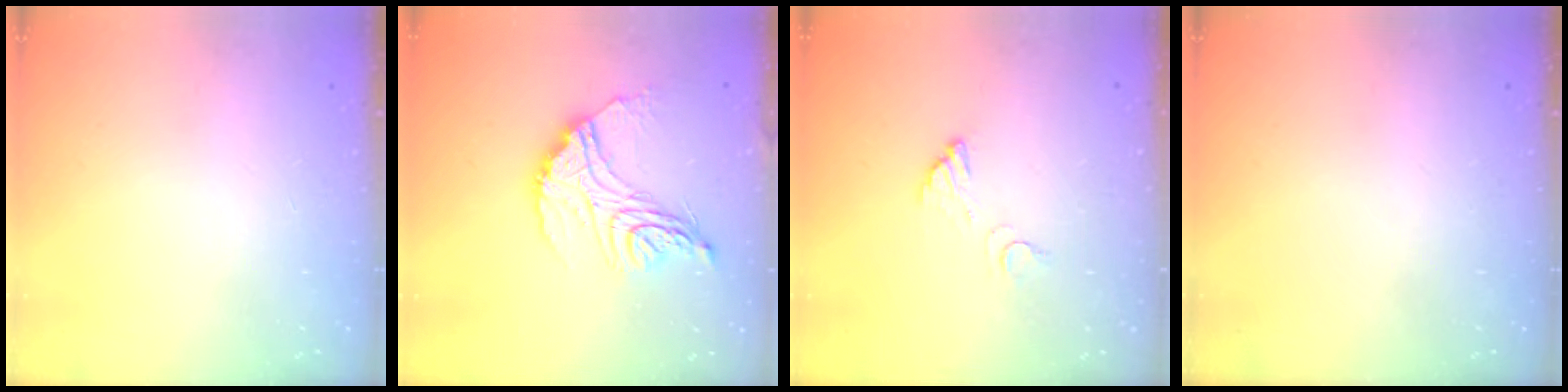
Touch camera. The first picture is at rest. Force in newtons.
{"total": 16.8, "press": 16.8, "slide": 1.2}
{"total": 3.5, "press": 3.5, "slide": 0.2}
{"total": 0.0}